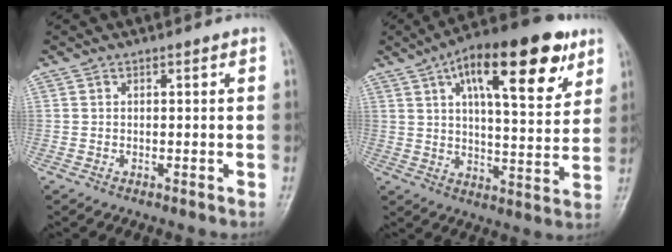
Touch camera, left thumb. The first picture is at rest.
{"total": 20.5, "force": [10.0, 7.7, 16.2], "torque": [-0.215, -0.020, 0.150]}